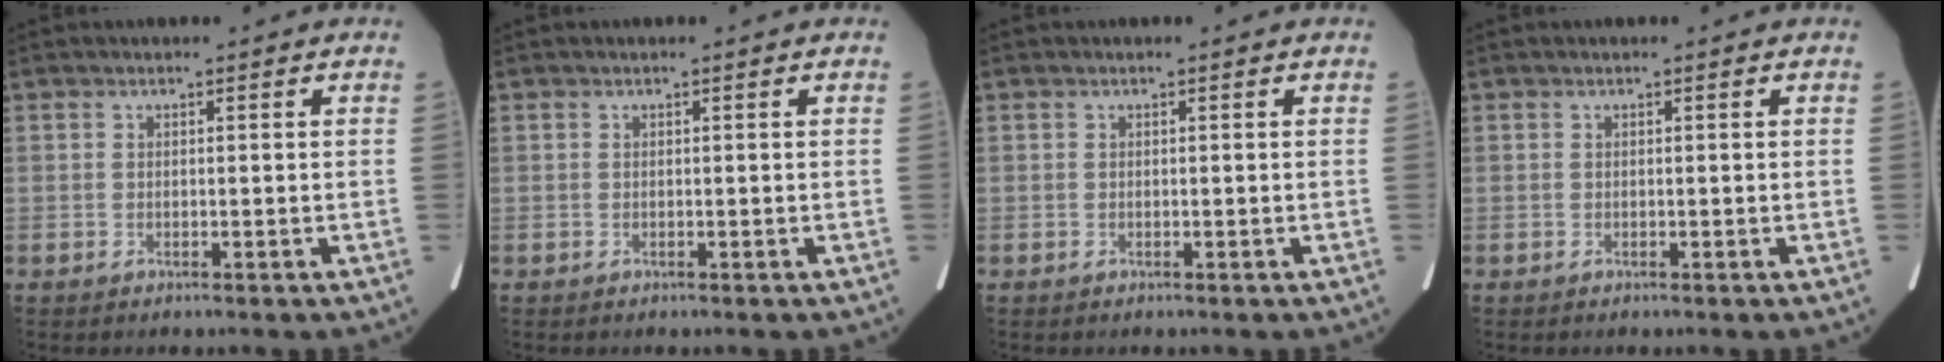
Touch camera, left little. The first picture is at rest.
{"total": 0.0}
{"total": 0.0}
{"total": 0.0}